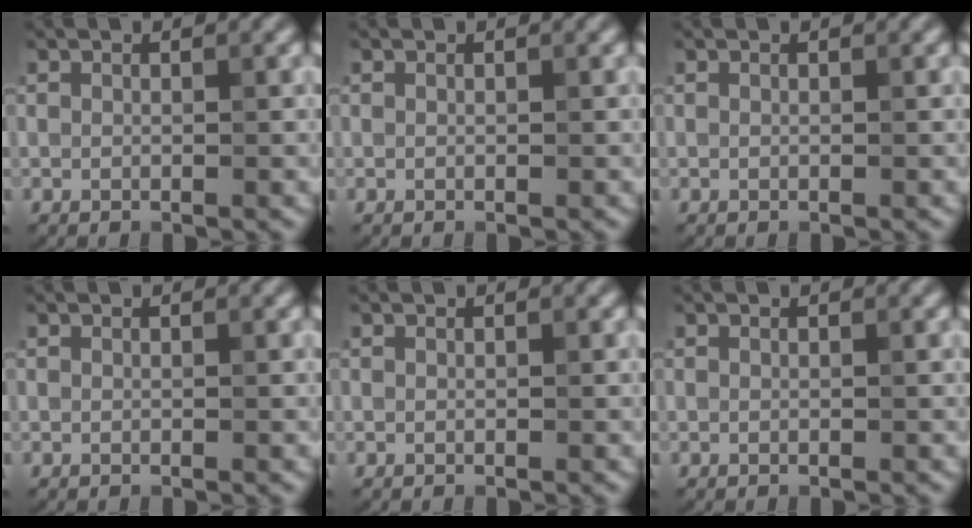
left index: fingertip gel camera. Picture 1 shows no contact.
{"total": 0.0}
{"total": 0.0}
{"total": 0.0}
{"total": 0.0}
{"total": 0.0}